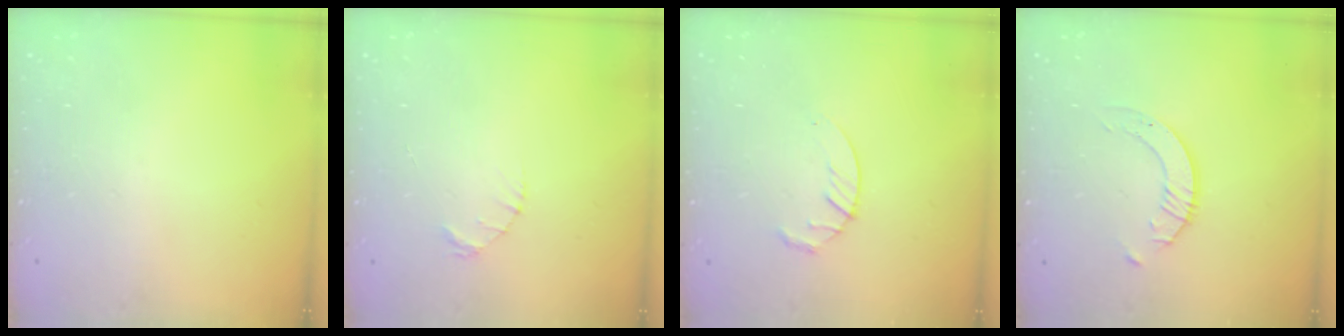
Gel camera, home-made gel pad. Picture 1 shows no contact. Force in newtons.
{"total": 1.4, "press": 1.4, "slide": 0.2}
{"total": 4.0, "press": 4.0, "slide": 0.6}
{"total": 2.1, "press": 2.1, "slide": 0.2}